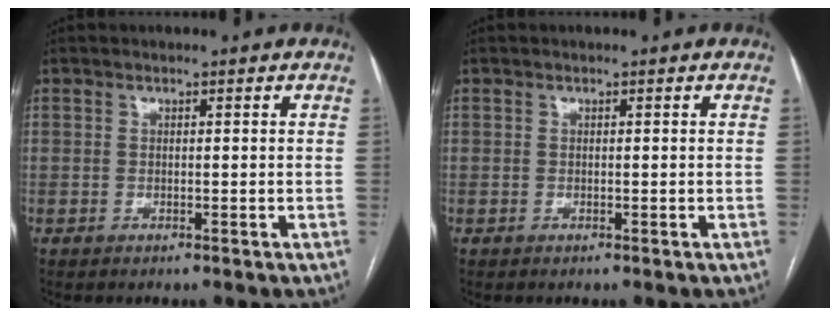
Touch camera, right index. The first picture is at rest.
{"total": 0.0}